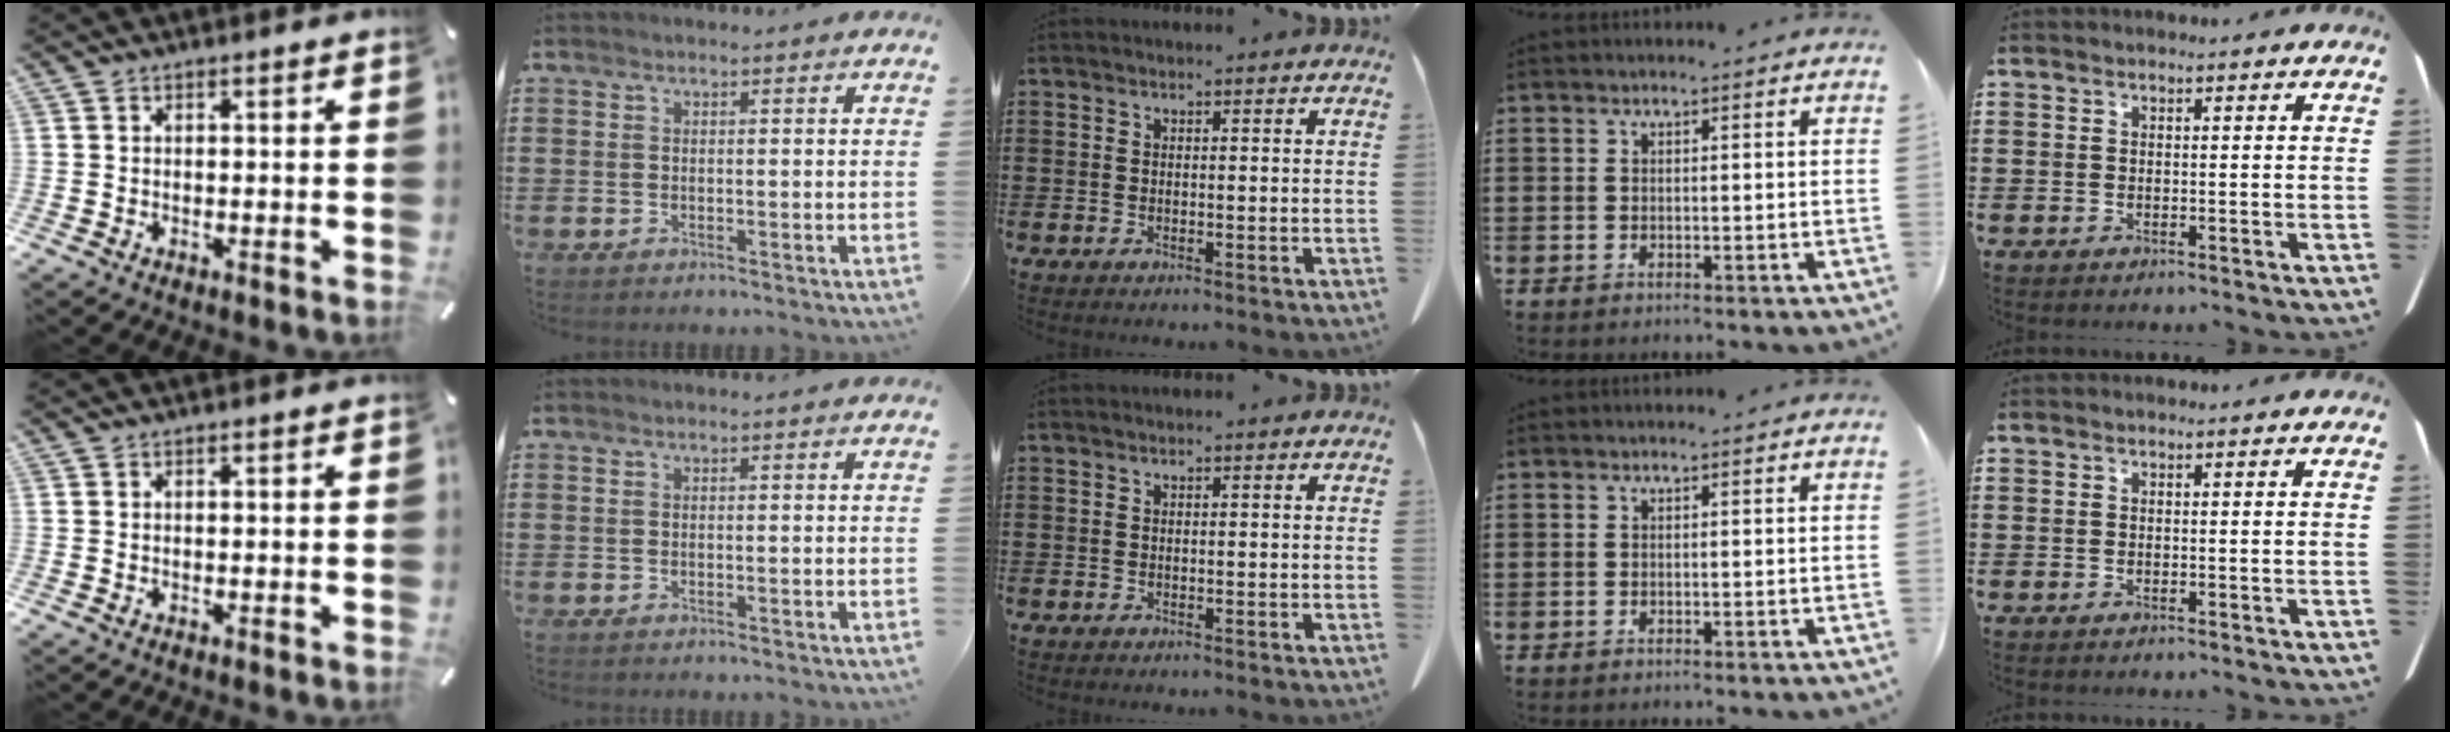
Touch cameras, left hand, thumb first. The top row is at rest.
{}